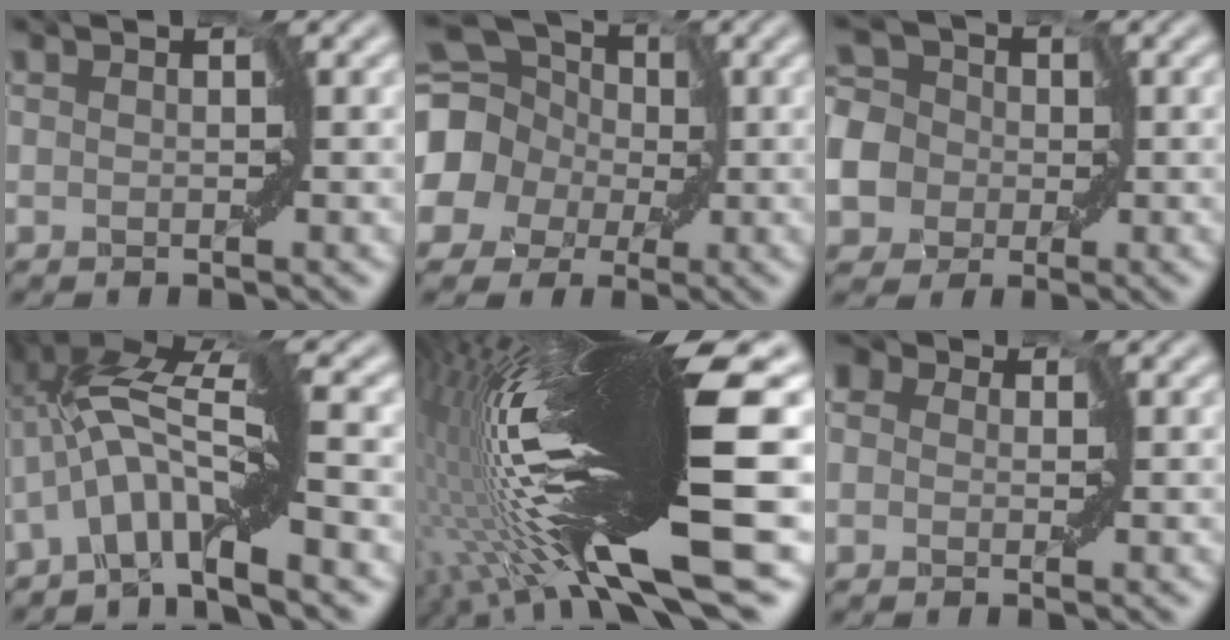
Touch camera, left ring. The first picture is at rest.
{"total": 14.9, "force": [-0.2, 13.5, 6.3], "torque": [-0.149, 0.001, -0.043]}
{"total": 9.4, "force": [-0.6, 7.9, 5.0], "torque": [-0.118, 0.002, -0.037]}
{"total": 8.0, "force": [-2.0, 1.8, 7.6], "torque": [-0.131, 0.020, -0.041]}
{"total": 17.3, "force": [-0.4, 2.7, 17.1], "torque": [-0.293, -0.002, -0.010]}
{"total": 4.8, "force": [1.4, 3.8, 2.5], "torque": [-0.025, 0.021, -0.026]}